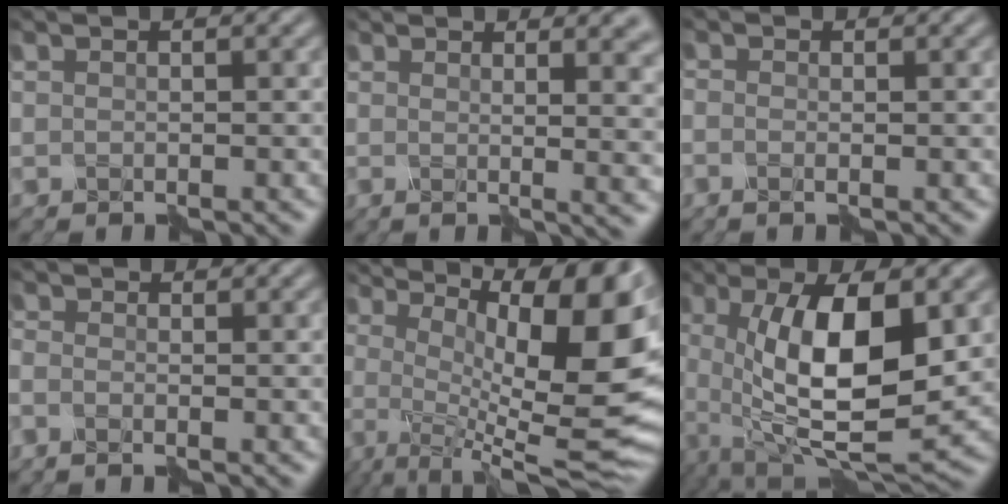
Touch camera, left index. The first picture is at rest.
{"total": 11.7, "force": [2.6, 5.2, 10.2], "torque": [-0.041, 0.040, 0.015]}
{"total": 1.2, "force": [-0.3, 0.8, 0.9], "torque": [-0.001, 0.002, -0.008]}
{"total": 1.3, "force": [-0.6, 0.8, 0.8], "torque": [-0.007, 0.003, -0.015]}
{"total": 17.4, "force": [2.9, 5.5, 16.2], "torque": [-0.170, 0.024, 0.057]}
{"total": 11.4, "force": [0.8, 4.0, 10.6], "torque": [-0.181, -0.008, 0.013]}